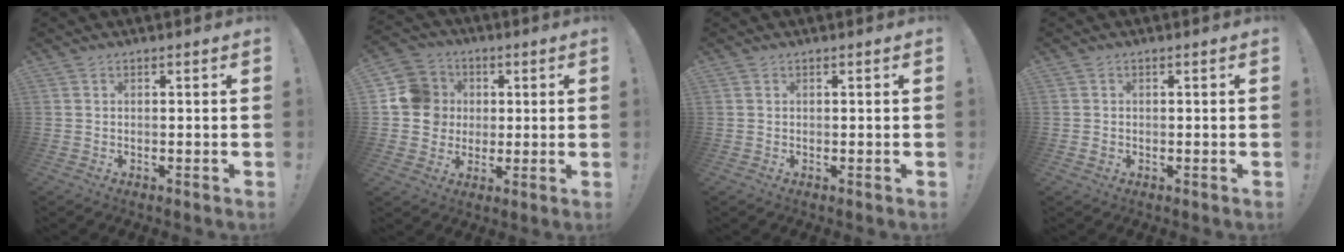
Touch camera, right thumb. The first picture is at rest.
{"total": 12.8, "force": [1.5, 12.0, 4.1], "torque": [-0.060, 0.008, 0.034]}
{"total": 0.0}
{"total": 0.9, "force": [-0.1, 0.8, 0.4], "torque": [0.002, -0.001, -0.004]}